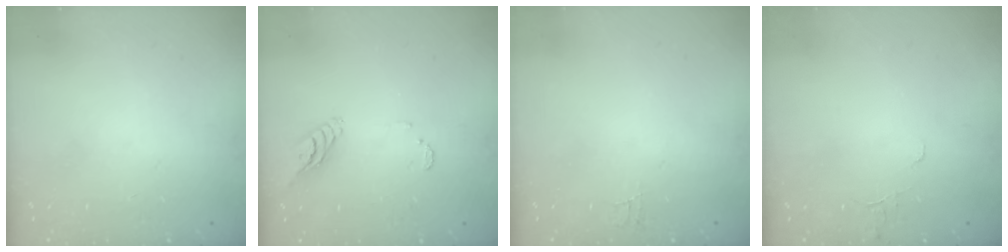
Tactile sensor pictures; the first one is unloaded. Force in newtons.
{"total": 8.3, "press": 8.3, "slide": 0.7}
{"total": 2.9, "press": 2.9, "slide": 0.2}
{"total": 5.3, "press": 5.3, "slide": 0.4}